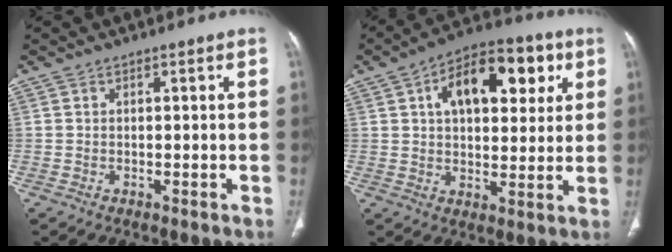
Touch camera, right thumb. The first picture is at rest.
{"total": 17.2, "force": [5.9, 9.4, 13.1], "torque": [-0.150, 0.009, 0.086]}